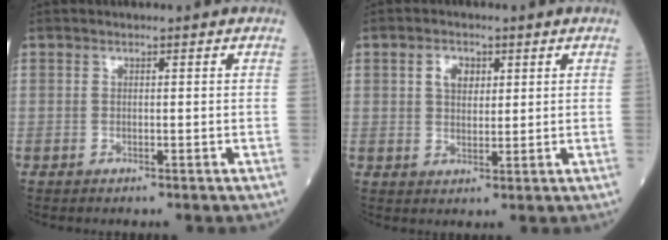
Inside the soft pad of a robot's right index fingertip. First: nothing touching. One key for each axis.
{"total": 3.6, "fx": 1.4, "fy": 2.3, "fz": 2.4, "tx": -0.042, "ty": 0.007, "tz": 0.025}